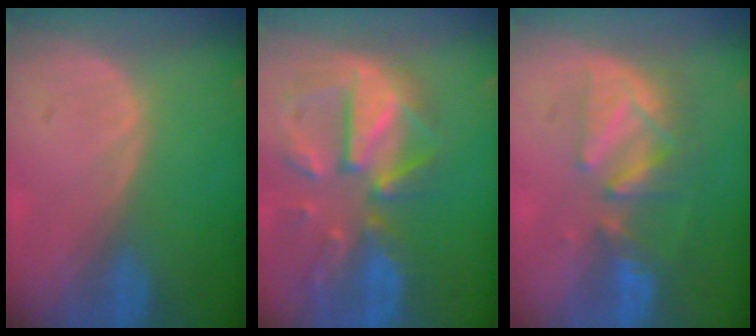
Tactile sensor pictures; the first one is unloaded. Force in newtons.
{"total": 12.0, "press": 10.4, "slide": 5.9}
{"total": 8.2, "press": 7.5, "slide": 3.1}